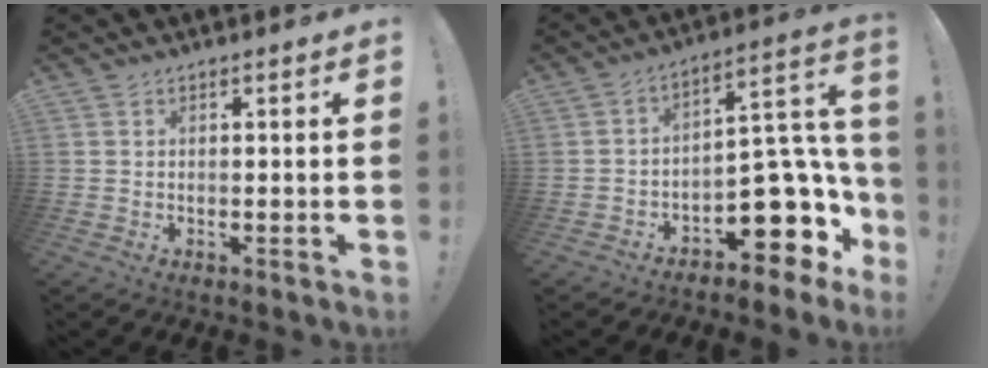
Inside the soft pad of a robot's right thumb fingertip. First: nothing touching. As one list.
[{"total": 14.9, "force": [-5.8, 8.9, 10.5], "torque": [-0.093, 0.024, -0.080]}]